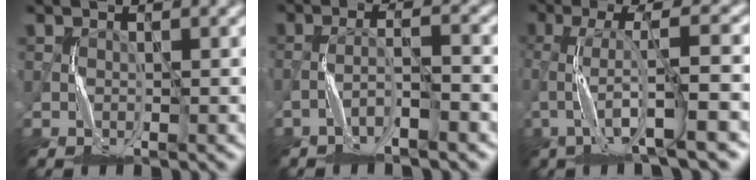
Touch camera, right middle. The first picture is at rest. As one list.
[{"total": 2.7, "force": [-2.0, 0.2, 1.7], "torque": [-0.027, 0.018, -0.045]}, {"total": 6.3, "force": [-2.3, 0.9, 5.8], "torque": [-0.102, 0.010, -0.049]}]